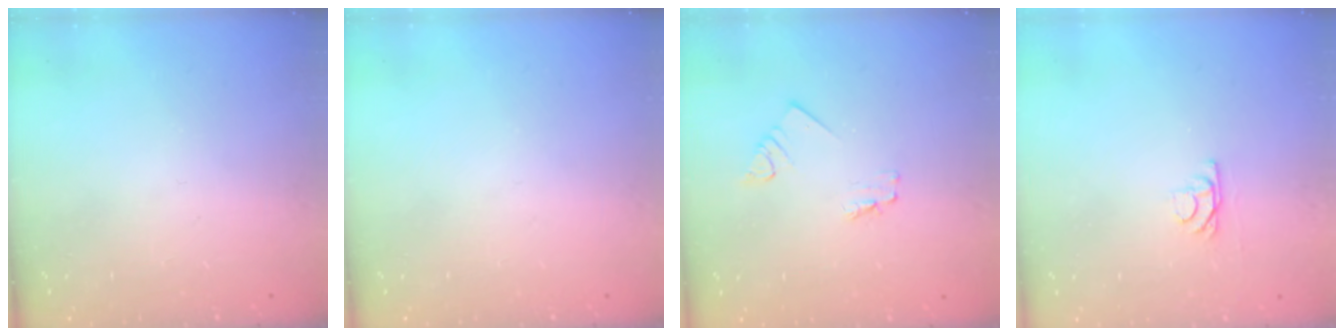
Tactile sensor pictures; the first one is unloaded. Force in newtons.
{"total": 0.0}
{"total": 1.2, "press": 1.2, "slide": 0.0}
{"total": 3.8, "press": 3.8, "slide": 0.4}